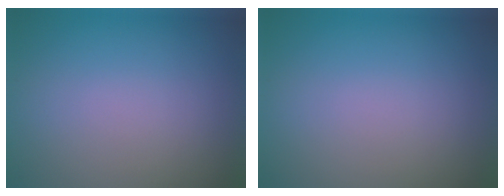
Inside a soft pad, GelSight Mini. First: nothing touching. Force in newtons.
{"total": 0.0}